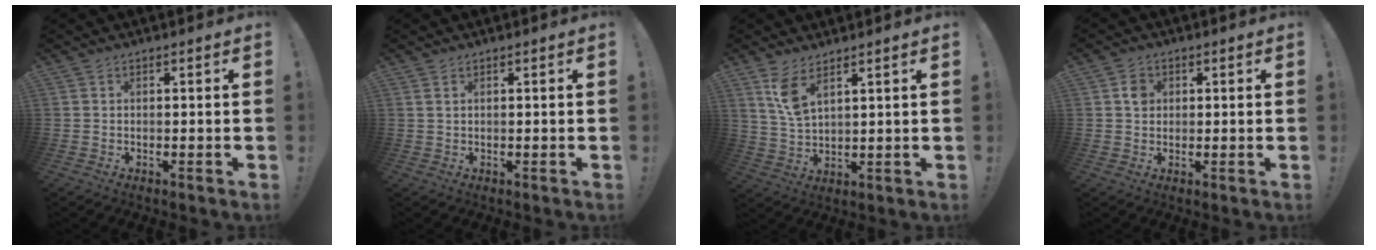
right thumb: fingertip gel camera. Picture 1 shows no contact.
{"total": 0.9, "force": [0.4, 0.3, 0.7], "torque": [-0.022, 0.003, 0.009]}
{"total": 7.2, "force": [4.6, 2.6, 4.8], "torque": [-0.086, -0.024, 0.084]}
{"total": 3.4, "force": [0.8, 3.1, 1.4], "torque": [-0.004, -0.004, 0.009]}